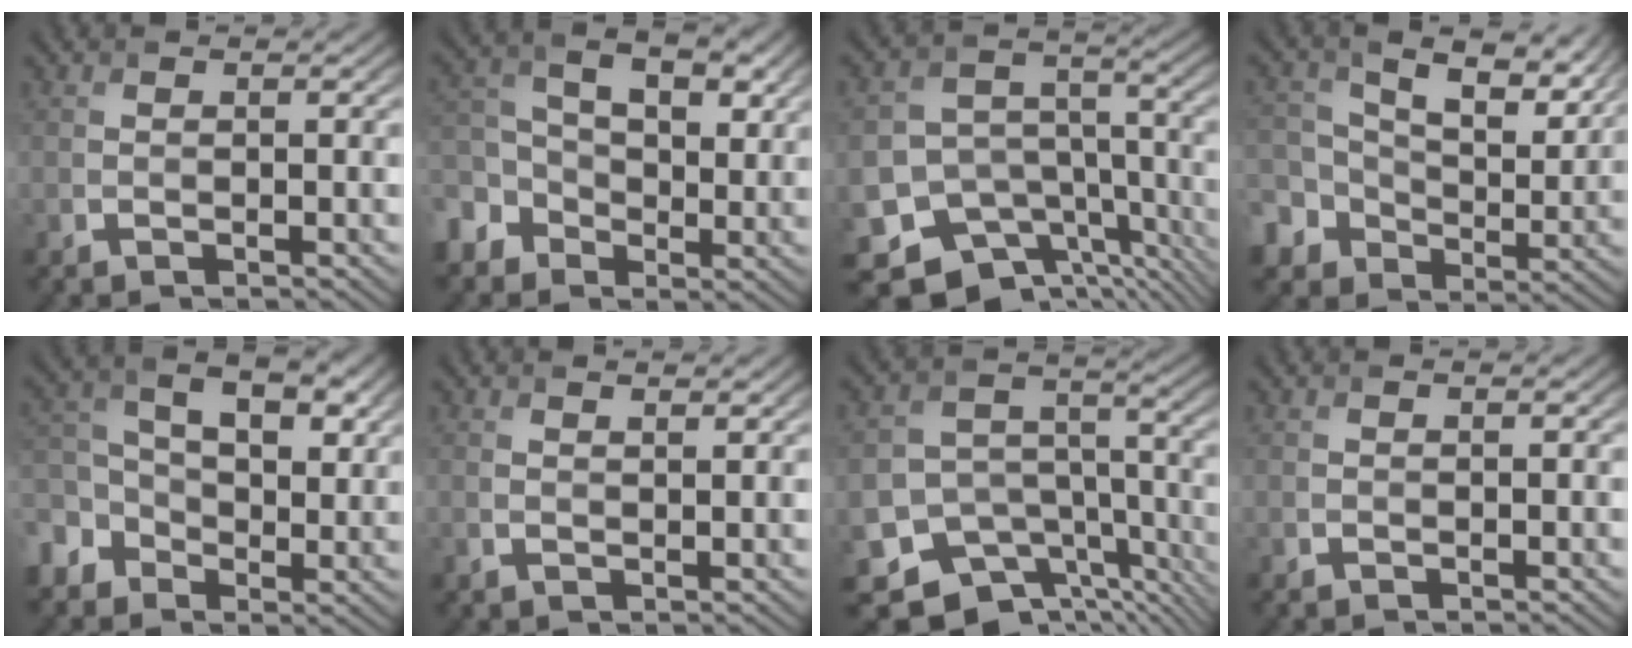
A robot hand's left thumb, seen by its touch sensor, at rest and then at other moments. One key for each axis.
{"total": 8.5, "fx": -0.7, "fy": 6.4, "fz": 5.7, "tx": -0.115, "ty": 0.010, "tz": -0.033}
{"total": 14.2, "fx": -8.2, "fy": 9.9, "fz": 6.0, "tx": -0.133, "ty": -0.026, "tz": -0.100}
{"total": 11.8, "fx": 3.1, "fy": 8.8, "fz": 7.1, "tx": -0.167, "ty": -0.012, "tz": 0.063}
{"total": 9.4, "fx": -0.4, "fy": 6.8, "fz": 6.5, "tx": -0.127, "ty": 0.010, "tz": -0.025}
{"total": 1.3, "fx": 1.1, "fy": 0.3, "fz": 0.6, "tx": -0.019, "ty": -0.002, "tz": 0.025}
{"total": 12.7, "fx": -7.6, "fy": 8.6, "fz": 5.4, "tx": -0.111, "ty": -0.025, "tz": -0.102}
{"total": 0.0}